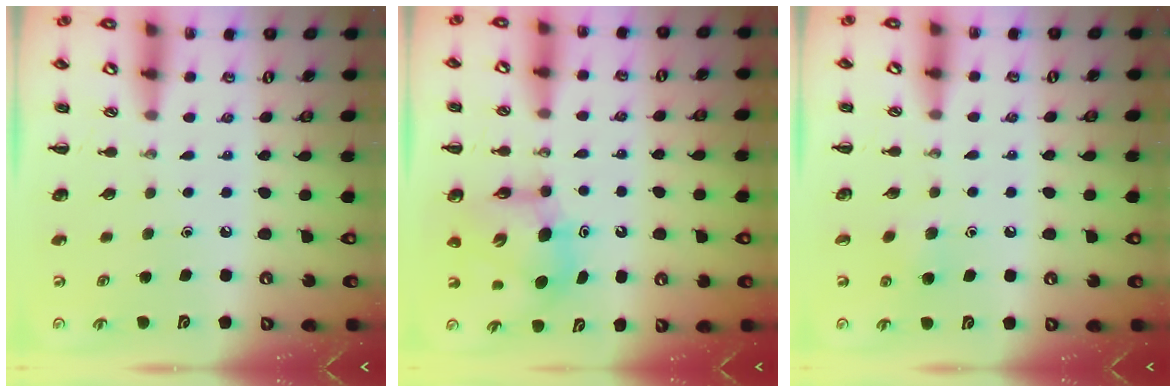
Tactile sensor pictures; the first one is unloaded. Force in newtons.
{"total": 8.2, "press": 7.9, "slide": 2.5}
{"total": 3.9, "press": 3.6, "slide": 1.5}